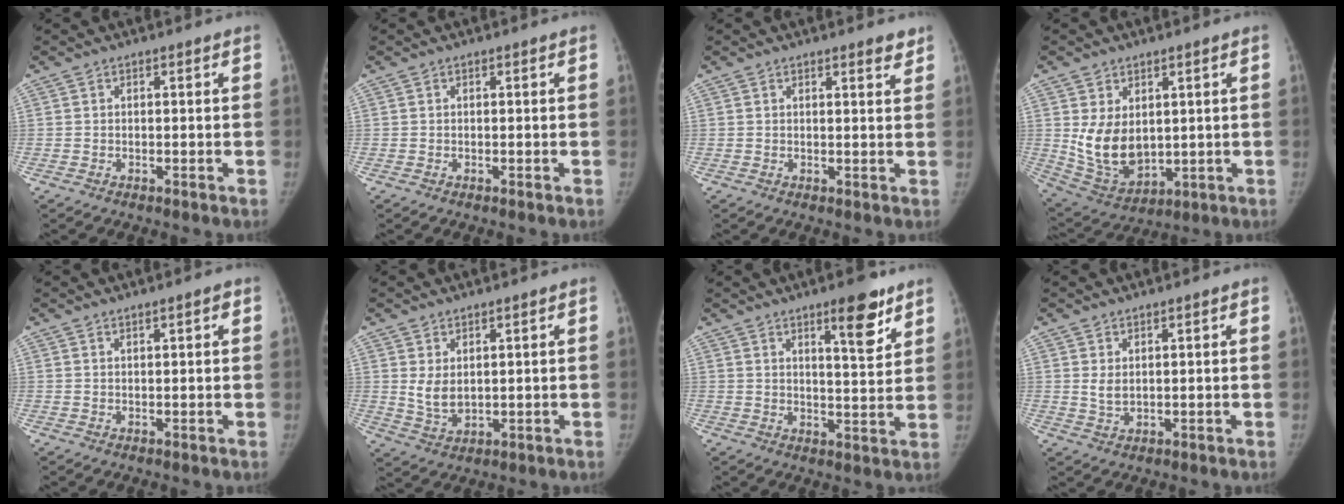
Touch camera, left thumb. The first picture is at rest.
{"total": 0.0}
{"total": 2.2, "force": [1.7, 0.4, 1.3], "torque": [-0.010, -0.012, 0.022]}
{"total": 11.0, "force": [1.6, 7.5, 7.9], "torque": [-0.121, -0.020, 0.058]}
{"total": 1.8, "force": [1.1, 0.3, 1.4], "torque": [-0.020, -0.004, 0.017]}
{"total": 4.7, "force": [1.5, 2.6, 3.6], "torque": [-0.057, -0.020, 0.040]}
{"total": 8.7, "force": [5.6, 2.2, 6.3], "torque": [-0.075, -0.038, 0.082]}
{"total": 2.7, "force": [1.1, 1.2, 2.1], "torque": [-0.035, -0.012, 0.027]}